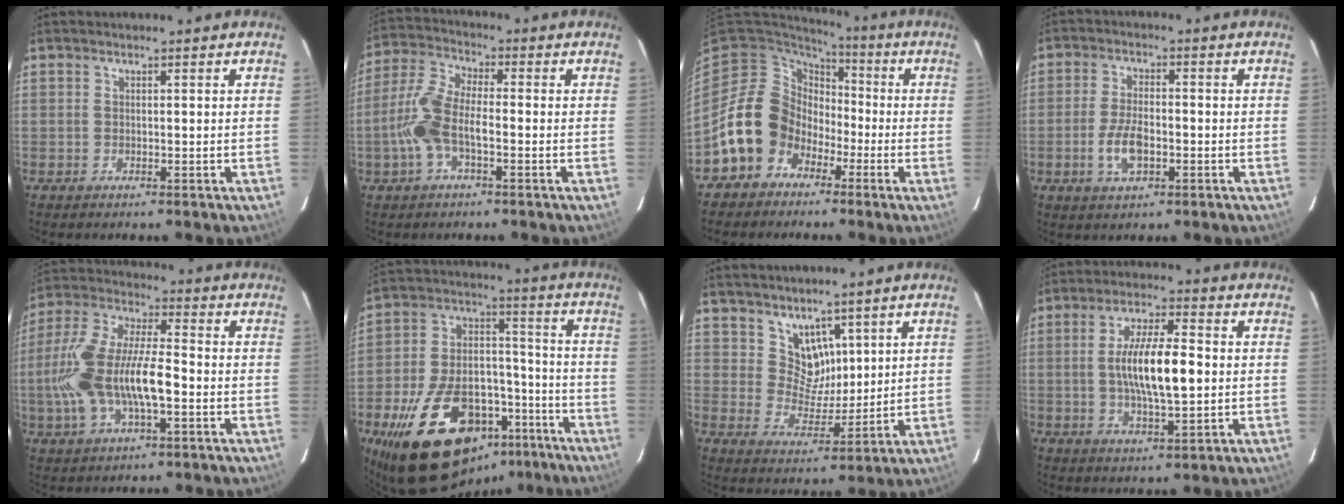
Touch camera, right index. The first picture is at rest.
{"total": 9.7, "force": [-2.7, 3.7, 8.6], "torque": [-0.193, 0.009, -0.057]}
{"total": 12.3, "force": [-4.3, 11.0, 3.5], "torque": [-0.081, 0.029, -0.075]}
{"total": 6.7, "force": [-2.2, 3.2, 5.5], "torque": [-0.117, -0.001, -0.040]}
{"total": 16.7, "force": [-3.6, 6.4, 15.0], "torque": [-0.317, 0.003, -0.068]}
{"total": 27.3, "force": [-16.7, 14.7, 15.9], "torque": [-0.299, 0.032, -0.236]}
{"total": 6.6, "force": [4.4, 4.6, 1.5], "torque": [-0.016, 0.002, 0.091]}
{"total": 11.4, "force": [-0.1, 3.1, 10.9], "torque": [-0.201, 0.002, 0.002]}